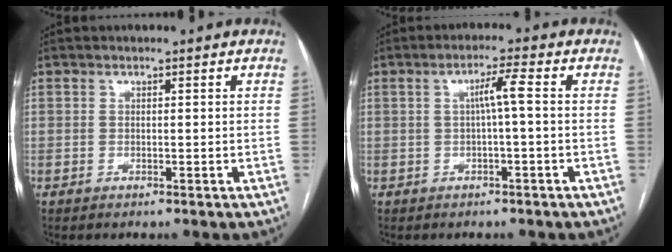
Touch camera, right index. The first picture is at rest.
{"total": 3.4, "force": [0.1, -0.2, 3.3], "torque": [-0.060, 0.008, 0.002]}